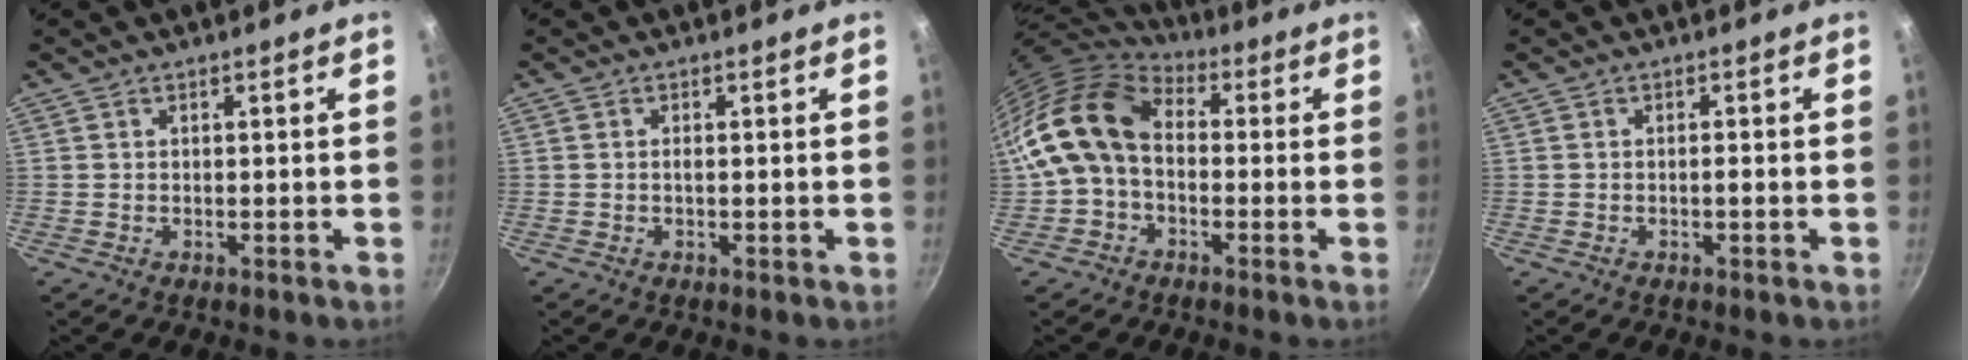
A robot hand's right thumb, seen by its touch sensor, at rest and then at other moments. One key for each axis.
{"total": 0.7, "fx": -0.1, "fy": 0.2, "fz": 0.7, "tx": -0.013, "ty": 0.001, "tz": -0.002}
{"total": 14.3, "fx": -0.1, "fy": 10.1, "fz": 10.1, "tx": -0.173, "ty": 0.031, "tz": -0.019}
{"total": 0.9, "fx": -0.3, "fy": 0.2, "fz": 0.8, "tx": -0.016, "ty": 0.005, "tz": -0.008}